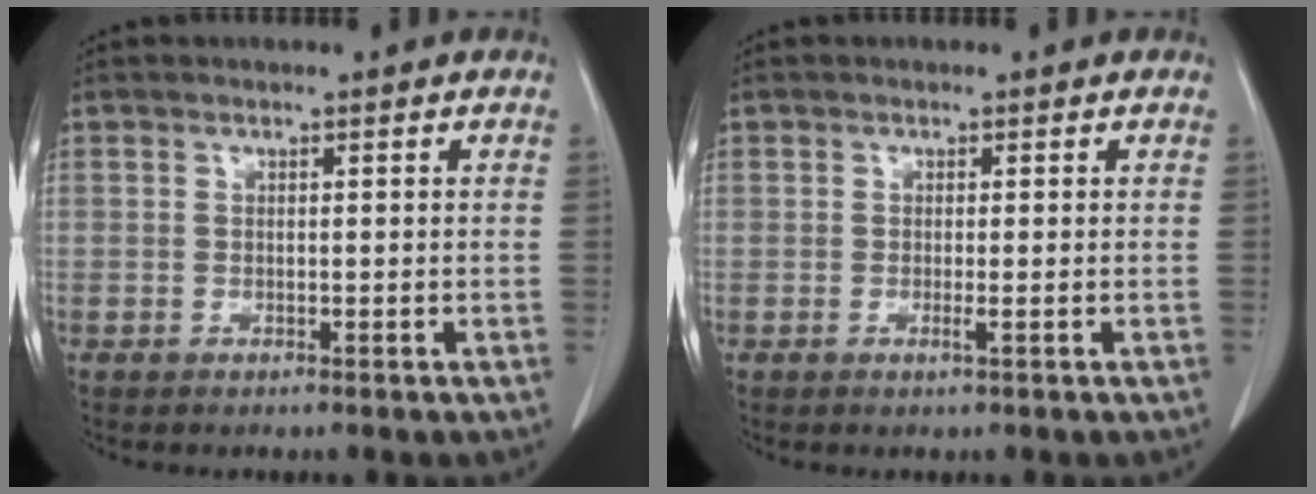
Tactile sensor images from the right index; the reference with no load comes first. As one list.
[{"total": 1.0, "force": [-0.3, -0.2, 0.9], "torque": [-0.017, -0.004, -0.005]}]